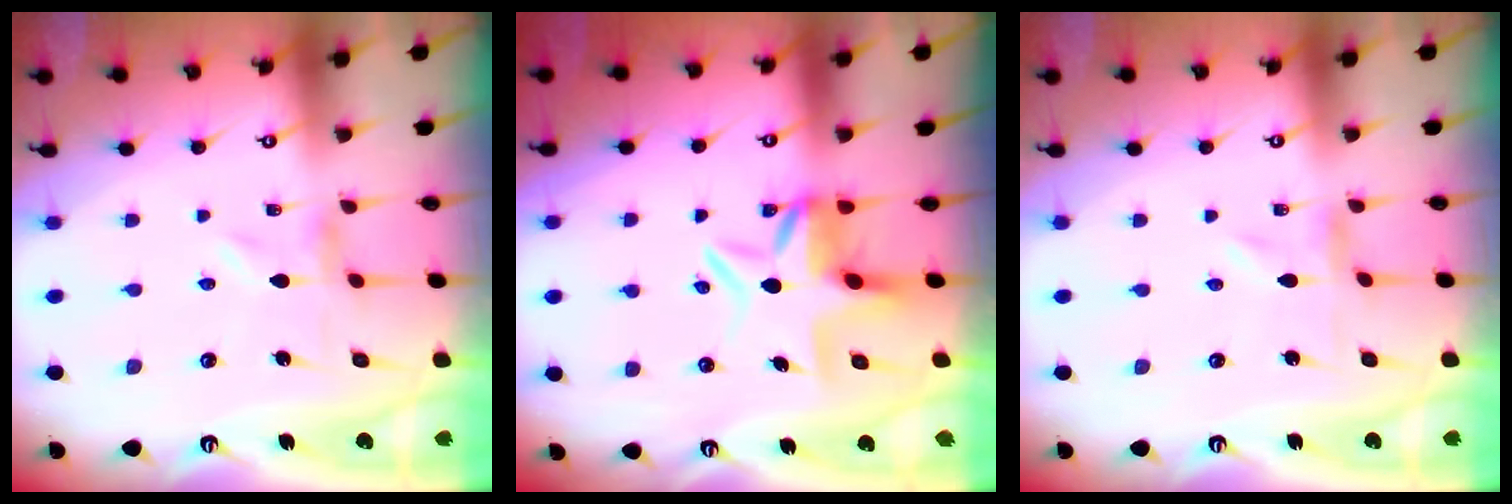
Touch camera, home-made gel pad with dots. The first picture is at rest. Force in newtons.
{"total": 7.0, "press": 7.0, "slide": 0.7}
{"total": 0.0}